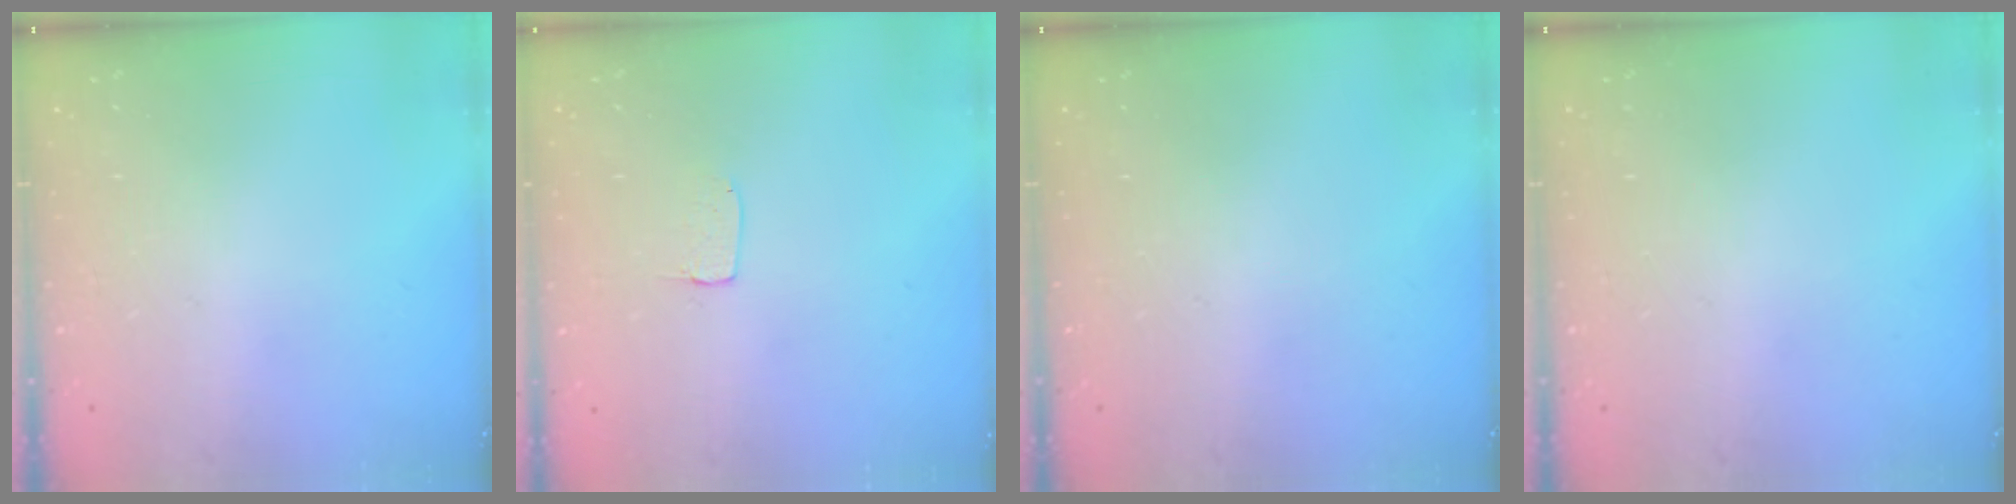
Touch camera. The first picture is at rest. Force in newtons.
{"total": 3.2, "press": 3.2, "slide": 0.1}
{"total": 0.0}
{"total": 0.0}